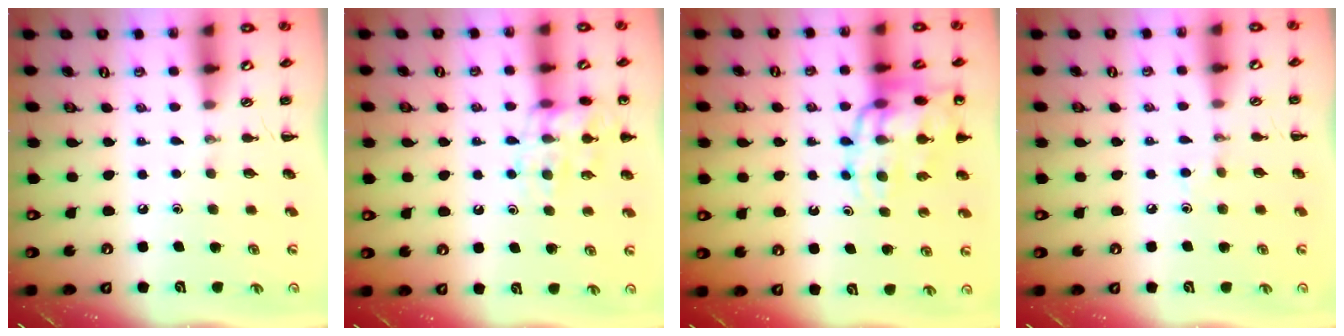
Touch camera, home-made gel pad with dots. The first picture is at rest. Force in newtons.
{"total": 15.7, "press": 15.6, "slide": 2.0}
{"total": 17.1, "press": 16.8, "slide": 3.3}
{"total": 2.7, "press": 2.5, "slide": 0.9}